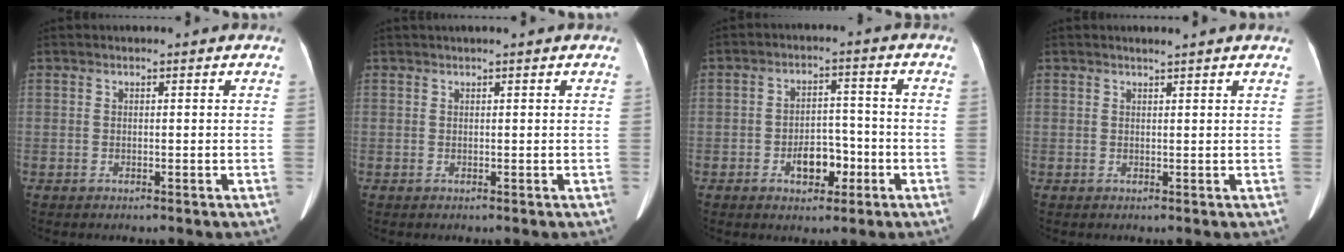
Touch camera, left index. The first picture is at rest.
{"total": 2.1, "force": [1.7, -0.3, 1.1], "torque": [-0.011, 0.026, 0.025]}
{"total": 5.6, "force": [-2.6, 3.2, 3.9], "torque": [-0.064, 0.012, -0.041]}
{"total": 1.9, "force": [1.7, -0.4, 0.8], "torque": [-0.011, 0.005, 0.024]}